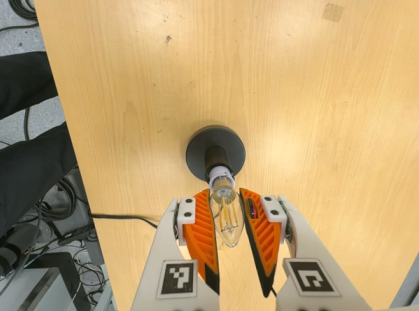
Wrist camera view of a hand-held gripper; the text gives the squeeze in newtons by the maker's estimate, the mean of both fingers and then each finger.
{"total": 13.3, "left": 12.2, "right": 14.3}